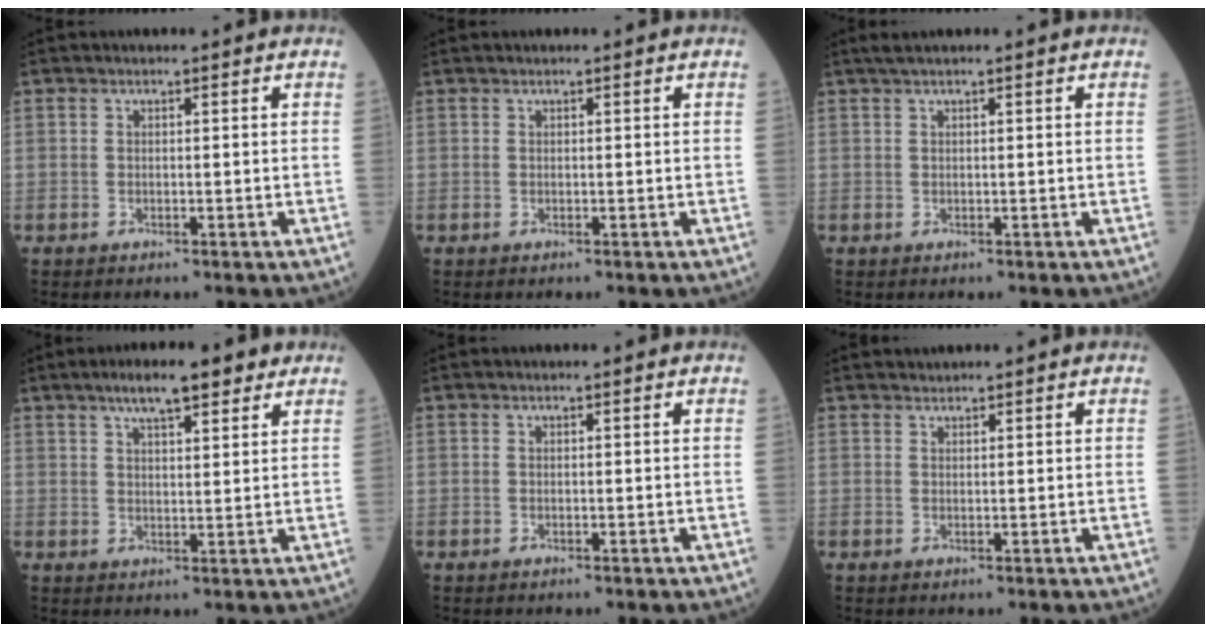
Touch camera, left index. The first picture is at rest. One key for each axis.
{"total": 0.0}
{"total": 1.4, "fx": 0.9, "fy": -0.2, "fz": 1.1, "tx": -0.028, "ty": 0.016, "tz": 0.020}
{"total": 7.1, "fx": 4.9, "fy": 1.8, "fz": 4.8, "tx": -0.082, "ty": 0.020, "tz": 0.077}
{"total": 0.0}
{"total": 0.7, "fx": 0.7, "fy": 0.0, "fz": -0.1, "tx": -0.007, "ty": 0.007, "tz": 0.016}